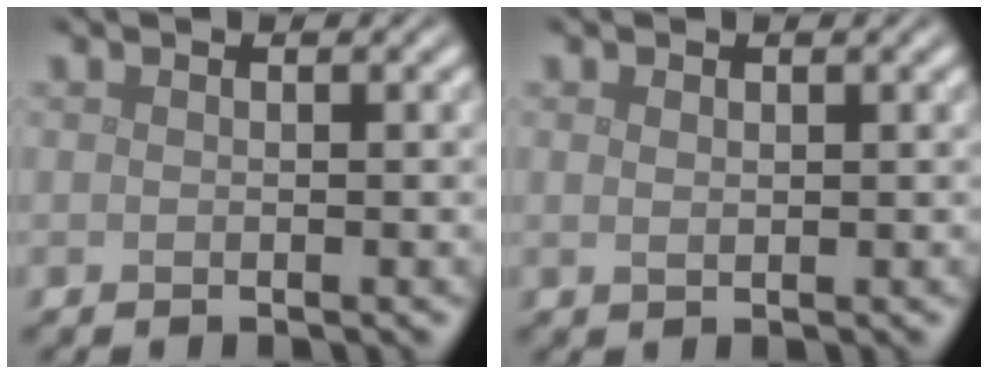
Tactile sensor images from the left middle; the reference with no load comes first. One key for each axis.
{"total": 0.6, "fx": 0.4, "fy": 0.4, "fz": 0.3, "tx": -0.009, "ty": -0.001, "tz": 0.007}